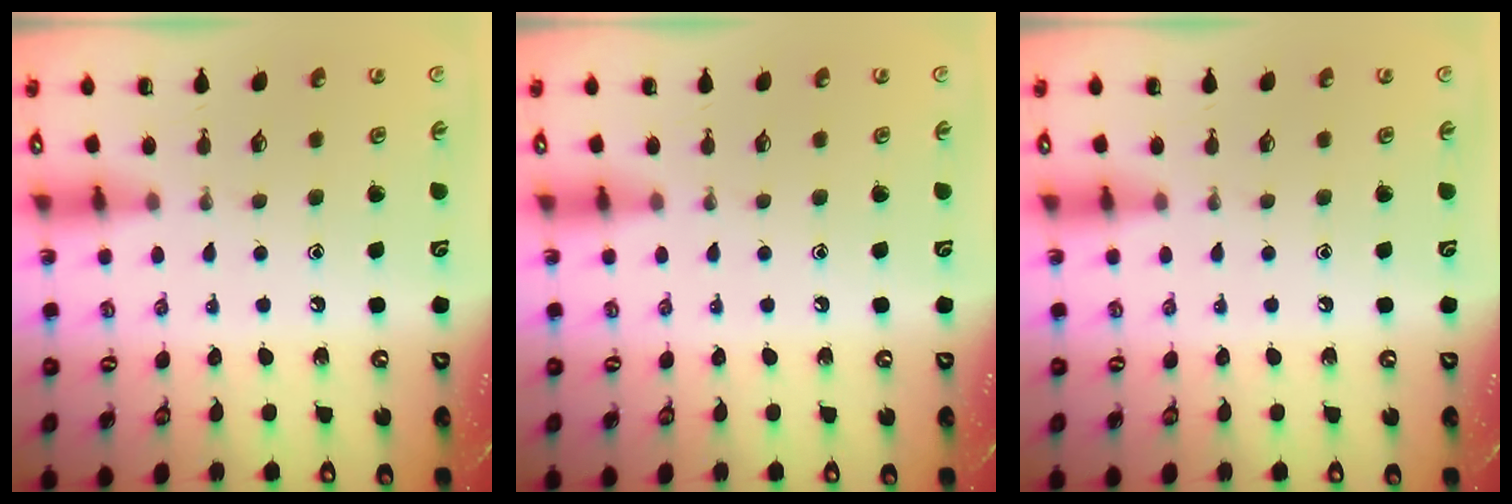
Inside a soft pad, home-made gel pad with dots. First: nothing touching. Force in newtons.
{"total": 0.0}
{"total": 0.0}